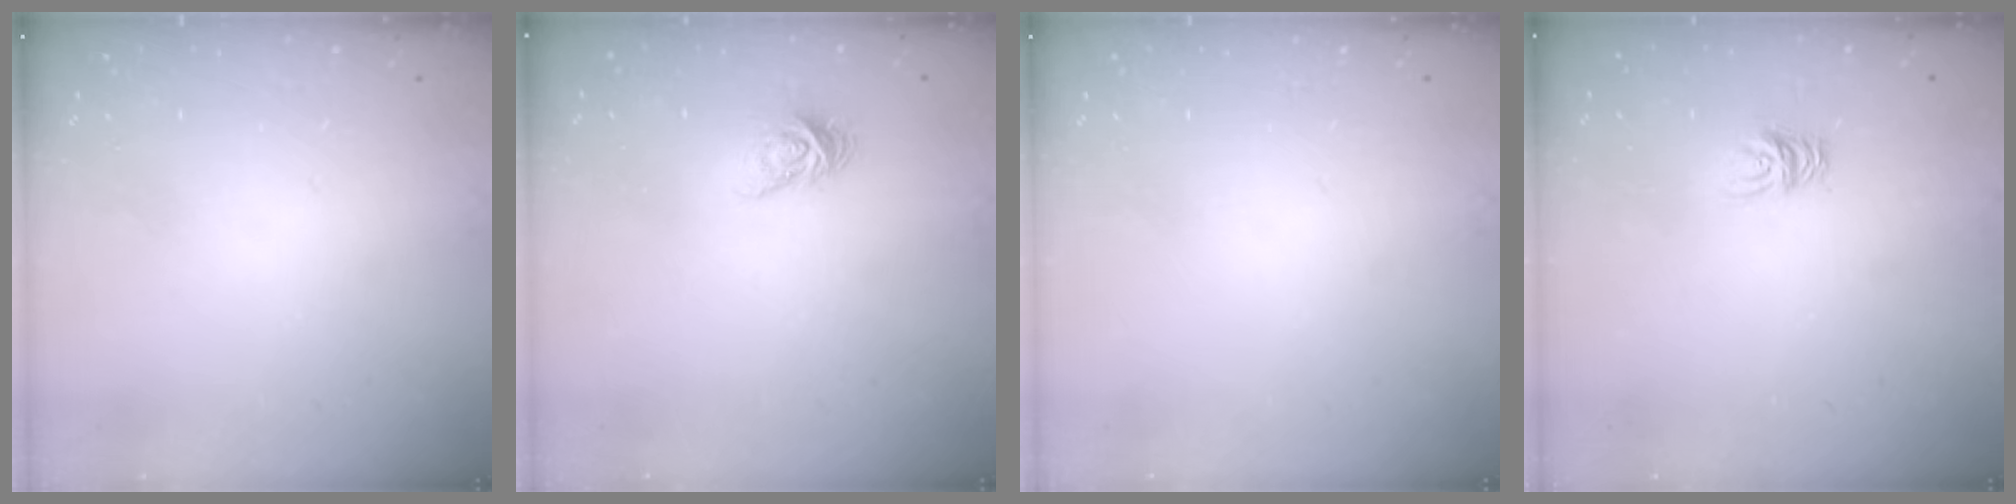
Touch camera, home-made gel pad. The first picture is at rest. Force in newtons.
{"total": 5.0, "press": 4.9, "slide": 0.7}
{"total": 0.0}
{"total": 4.5, "press": 4.4, "slide": 0.3}